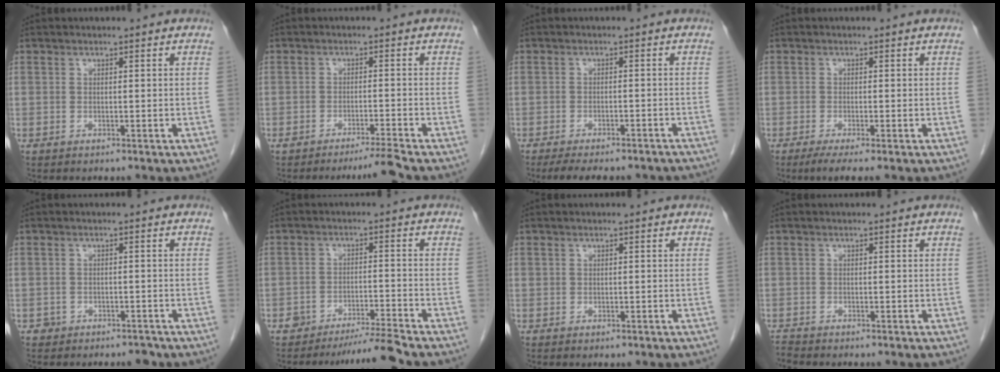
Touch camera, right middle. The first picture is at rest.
{"total": 3.6, "force": [-3.1, -1.4, 1.2], "torque": [-0.021, -0.015, -0.054]}
{"total": 12.5, "force": [-10.9, 3.0, 5.3], "torque": [-0.080, -0.002, -0.135]}
{"total": 3.5, "force": [-2.3, 0.1, 2.6], "torque": [-0.045, -0.011, -0.041]}
{"total": 1.9, "force": [-1.4, 1.3, 0.1], "torque": [0.000, 0.007, -0.019]}
{"total": 4.9, "force": [-4.4, -1.3, 1.8], "torque": [-0.029, -0.014, -0.078]}
{"total": 0.5, "force": [-0.1, 0.5, 0.2], "torque": [-0.008, 0.000, 0.003]}
{"total": 1.0, "force": [-0.9, -0.1, -0.1], "torque": [0.000, -0.005, -0.017]}